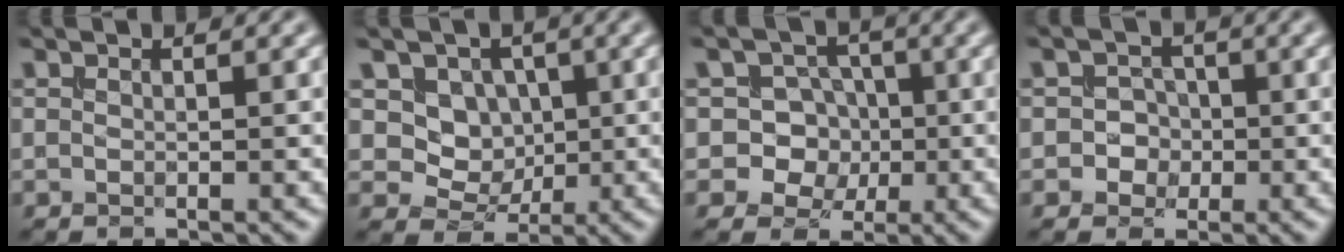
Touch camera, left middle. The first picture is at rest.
{"total": 4.9, "force": [1.4, 4.0, 2.4], "torque": [-0.045, -0.012, 0.029]}
{"total": 5.8, "force": [-0.6, 5.4, 2.0], "torque": [-0.011, 0.029, -0.039]}
{"total": 2.0, "force": [-0.5, 1.9, 0.5], "torque": [0.012, 0.000, -0.017]}